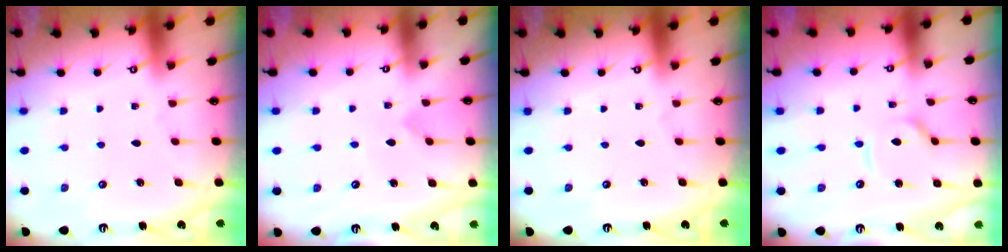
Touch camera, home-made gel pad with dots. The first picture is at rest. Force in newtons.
{"total": 2.5, "press": 2.5, "slide": 0.3}
{"total": 0.0}
{"total": 5.1, "press": 5.0, "slide": 0.9}